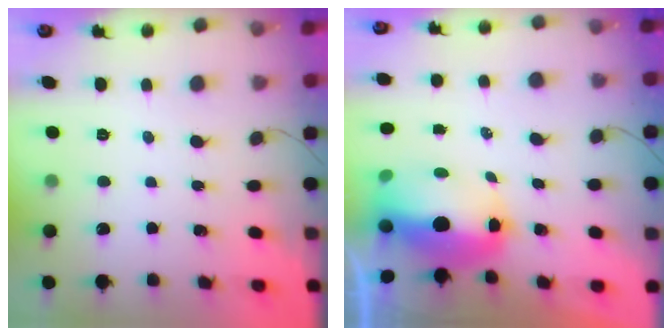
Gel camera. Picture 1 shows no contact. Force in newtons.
{"total": 10.7, "press": 10.5, "slide": 2.0}